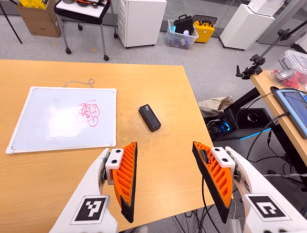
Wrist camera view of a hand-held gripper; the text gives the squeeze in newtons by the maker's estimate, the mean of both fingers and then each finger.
{"total": 0.0}